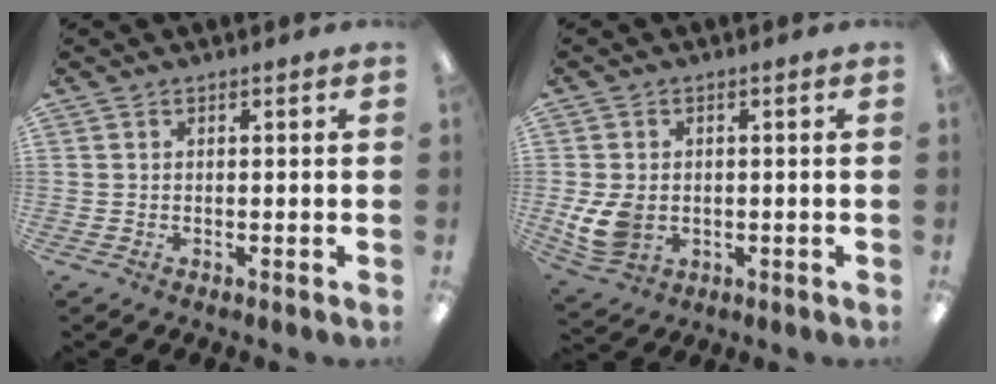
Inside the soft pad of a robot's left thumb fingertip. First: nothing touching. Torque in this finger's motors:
{"motor_torque": [-0.24, 0.67, 0.49, -0.49, 0.07]}